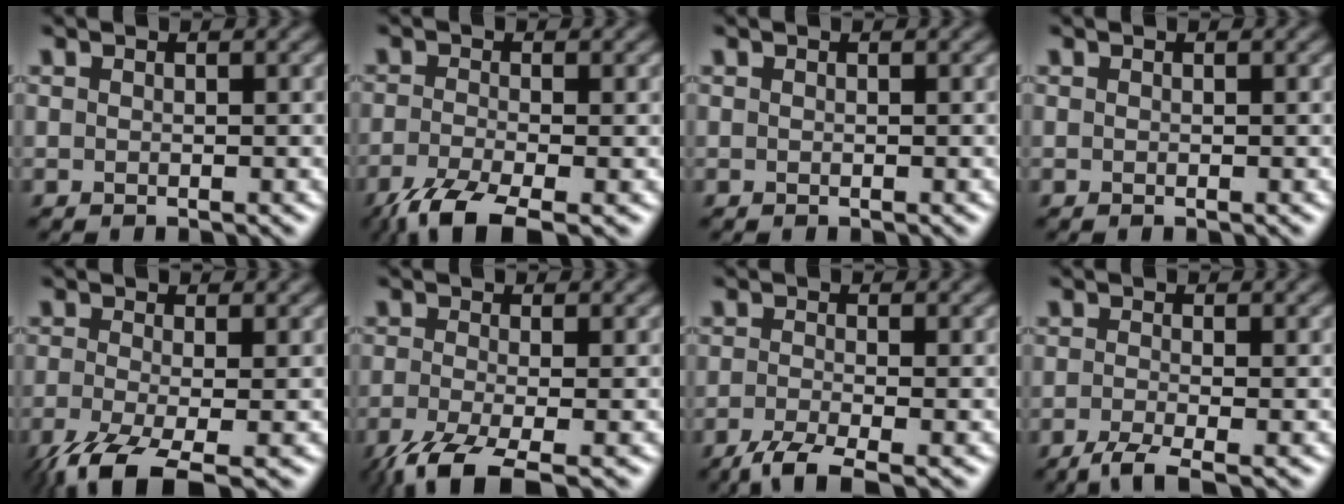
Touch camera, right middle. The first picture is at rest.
{"total": 5.2, "force": [-3.5, 1.2, 3.6], "torque": [-0.077, -0.014, -0.078]}
{"total": 0.0}
{"total": 0.0}
{"total": 6.8, "force": [-3.7, 2.1, 5.3], "torque": [-0.117, -0.023, -0.071]}
{"total": 6.1, "force": [-3.7, 1.7, 4.6], "torque": [-0.092, -0.018, -0.077]}
{"total": 3.4, "force": [-2.3, 0.6, 2.4], "torque": [-0.047, -0.008, -0.056]}
{"total": 2.8, "force": [-1.8, 0.5, 2.1], "torque": [-0.040, -0.007, -0.046]}